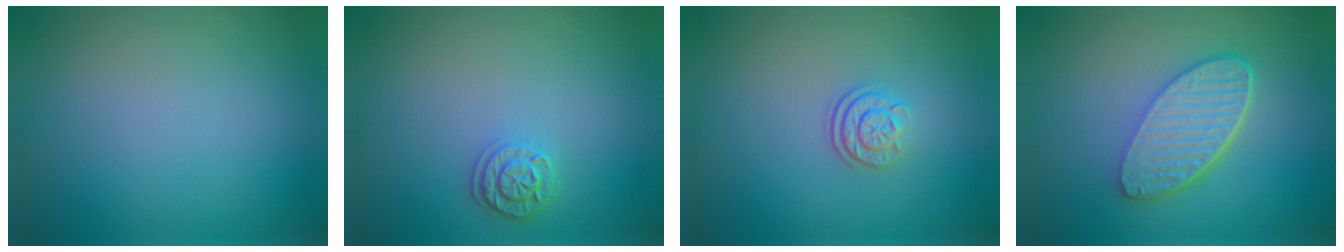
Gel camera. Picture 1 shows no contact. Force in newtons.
{"total": 2.1, "press": 1.9, "slide": 0.9}
{"total": 2.4, "press": 1.8, "slide": 1.6}
{"total": 6.0, "press": 4.3, "slide": 4.2}